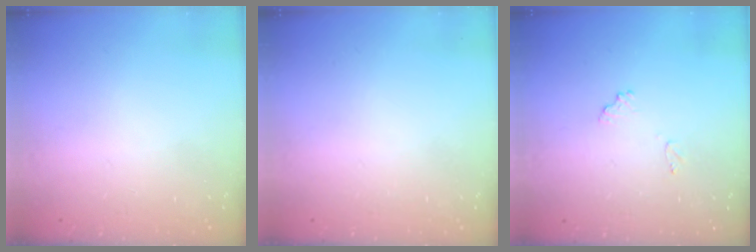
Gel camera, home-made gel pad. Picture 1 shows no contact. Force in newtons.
{"total": 0.0}
{"total": 7.7, "press": 7.7, "slide": 0.5}